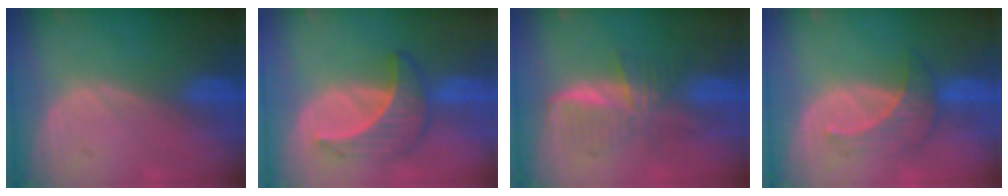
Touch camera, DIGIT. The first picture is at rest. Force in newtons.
{"total": 6.4, "press": 6.2, "slide": 1.7}
{"total": 5.9, "press": 5.9, "slide": 0.8}
{"total": 4.5, "press": 4.5, "slide": 0.4}